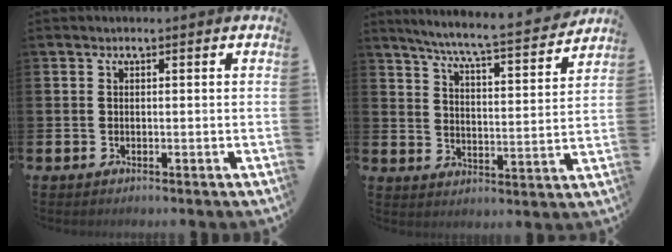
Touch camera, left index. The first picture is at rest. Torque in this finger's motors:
{"motor_torque": [0.86, -1.28, 0.44, 0.17]}